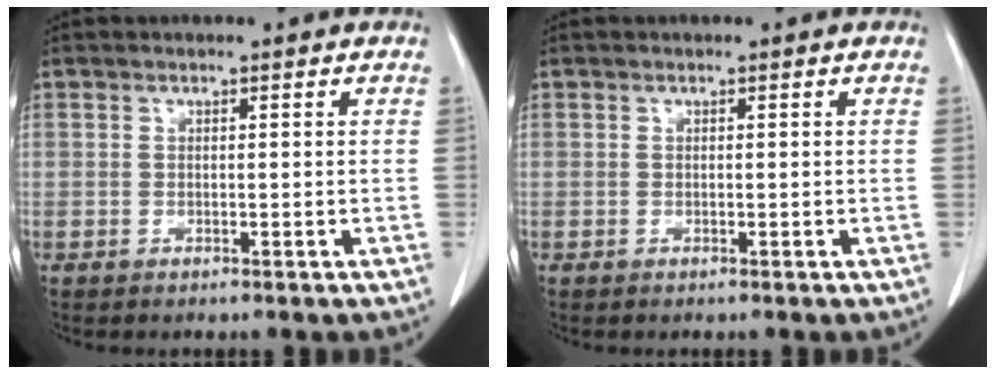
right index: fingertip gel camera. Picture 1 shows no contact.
{"total": 0.0}